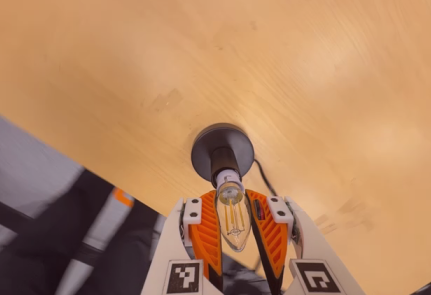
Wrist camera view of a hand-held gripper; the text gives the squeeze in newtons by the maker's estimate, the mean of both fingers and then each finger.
{"total": 14.0, "left": 13.2, "right": 14.7}